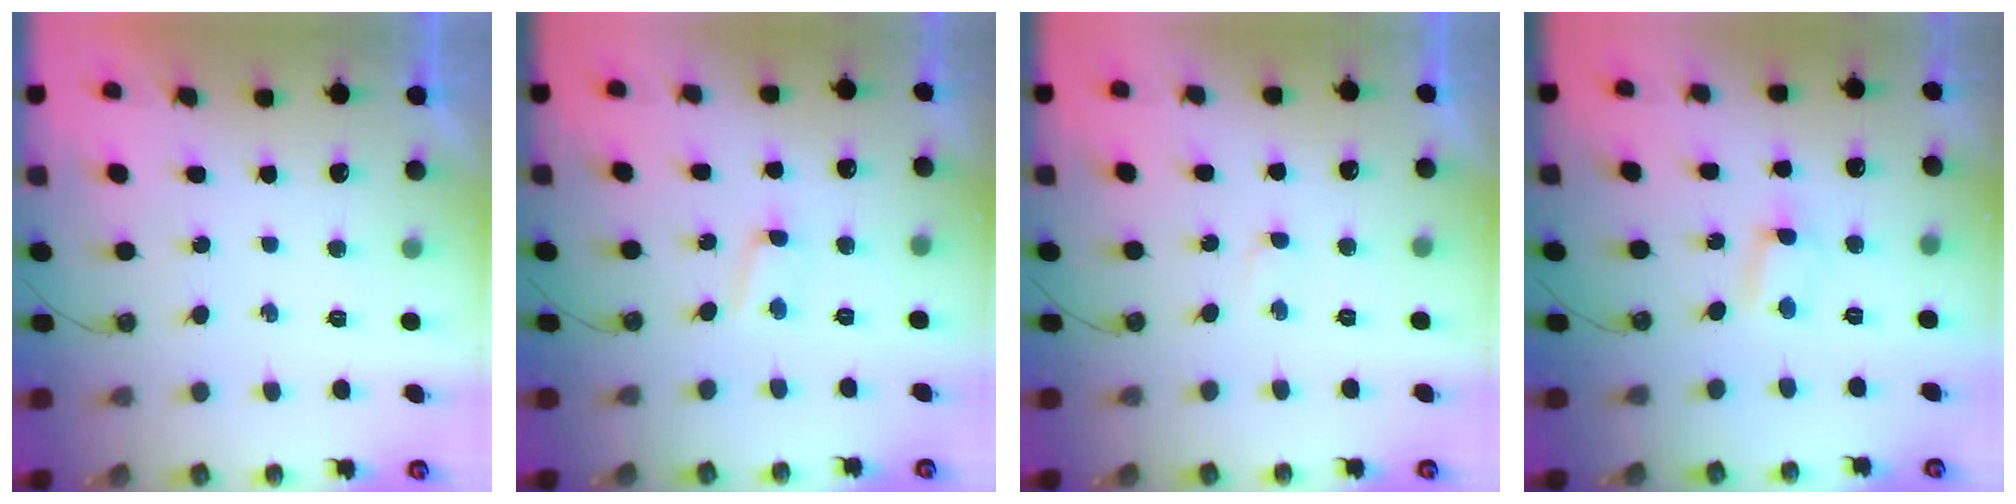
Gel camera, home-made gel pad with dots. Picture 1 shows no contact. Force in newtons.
{"total": 1.6, "press": 1.5, "slide": 0.2}
{"total": 1.0, "press": 0.8, "slide": 0.7}
{"total": 0.5, "press": 0.2, "slide": 0.5}